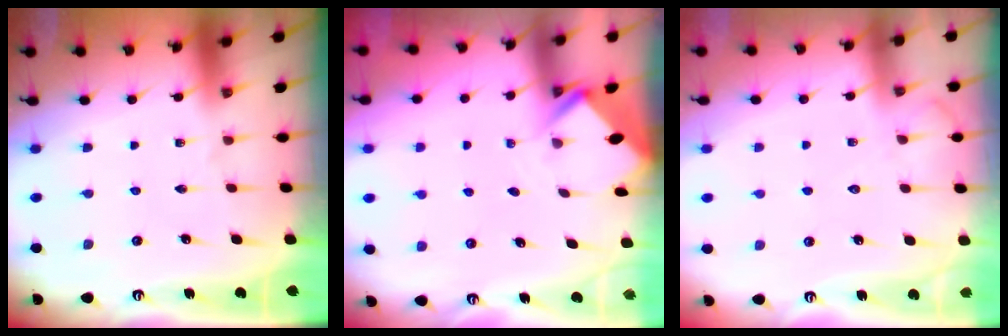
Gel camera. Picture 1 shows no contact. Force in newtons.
{"total": 2.6, "press": 2.6, "slide": 0.2}
{"total": 5.5, "press": 5.4, "slide": 0.8}